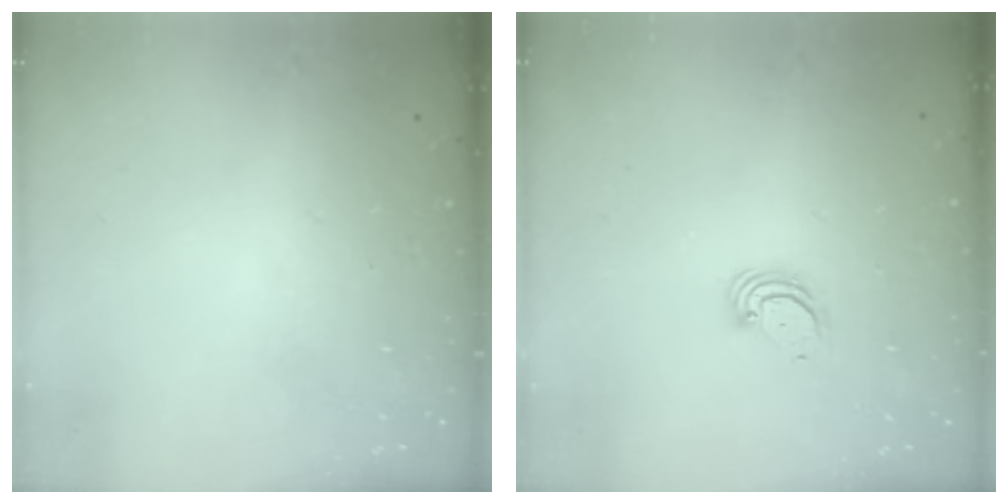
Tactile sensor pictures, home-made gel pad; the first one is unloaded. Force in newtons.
{"total": 3.9, "press": 3.9, "slide": 0.2}